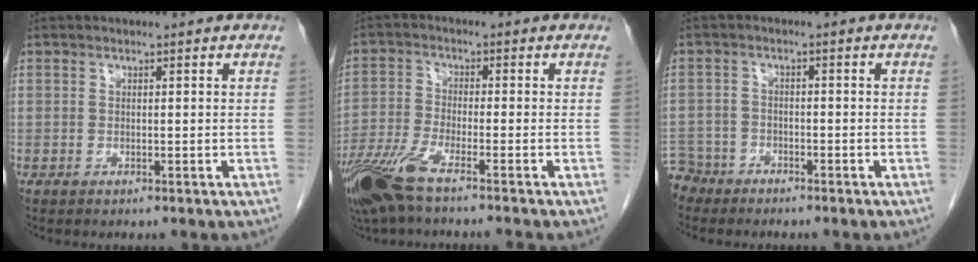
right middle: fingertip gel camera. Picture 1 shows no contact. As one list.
[{"total": 9.1, "force": [-6.7, 0.5, 6.1], "torque": [-0.125, -0.025, -0.129]}, {"total": 5.0, "force": [-4.3, 2.4, -0.6], "torque": [0.019, -0.001, -0.085]}]